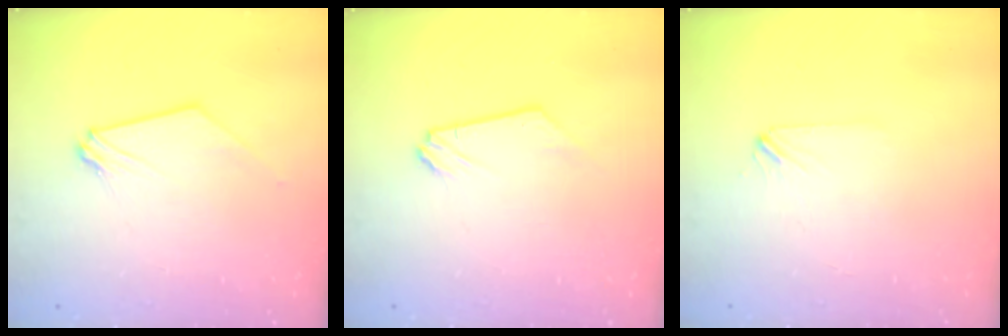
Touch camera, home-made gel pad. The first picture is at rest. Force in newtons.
{"total": 0.0}
{"total": 1.9, "press": 1.8, "slide": 0.3}